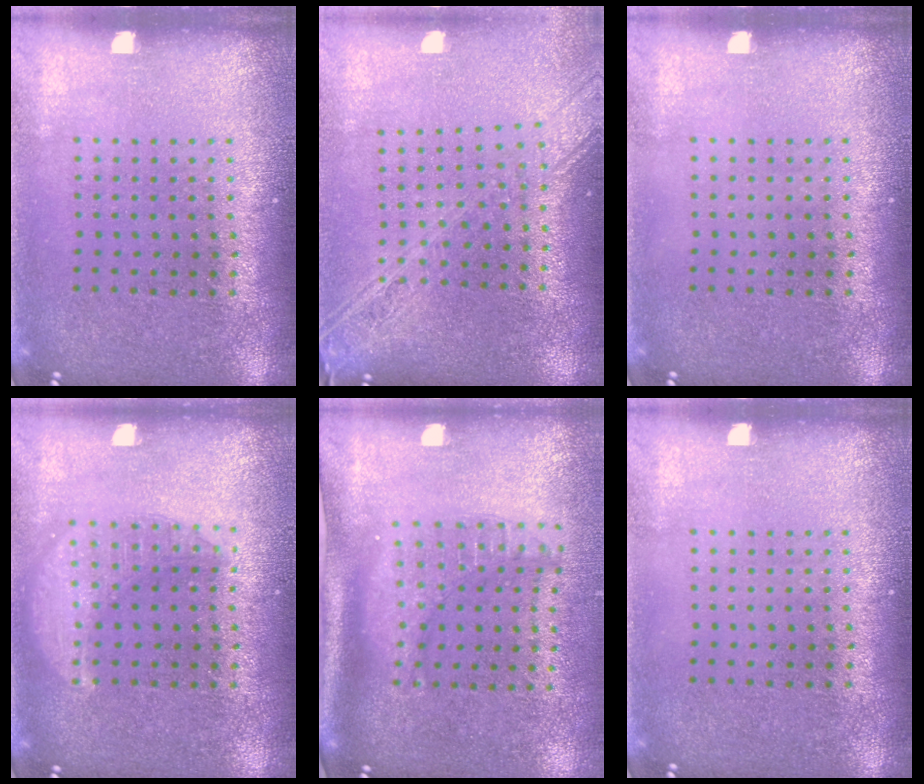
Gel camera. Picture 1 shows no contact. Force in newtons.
{"total": 2.2, "press": 1.9, "slide": 1.2}
{"total": 0.0}
{"total": 2.8, "press": 2.8, "slide": 0.3}
{"total": 2.1, "press": 1.5, "slide": 1.4}
{"total": 0.0}